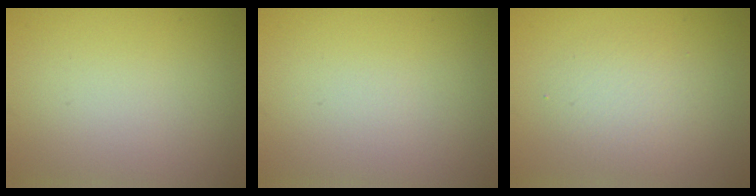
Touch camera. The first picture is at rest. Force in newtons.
{"total": 0.0}
{"total": 2.6, "press": 2.6, "slide": 0.1}